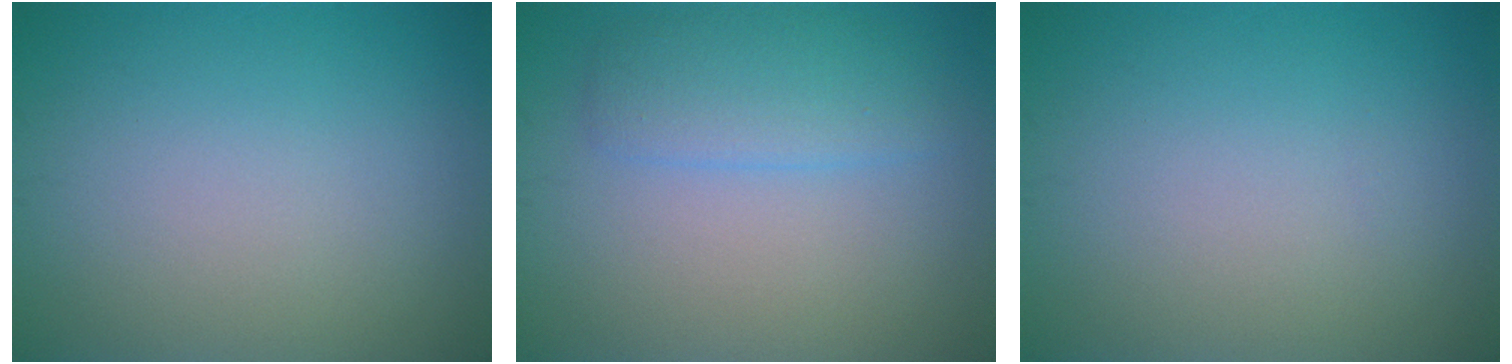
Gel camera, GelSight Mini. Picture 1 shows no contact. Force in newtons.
{"total": 3.3, "press": 3.3, "slide": 0.1}
{"total": 0.0}